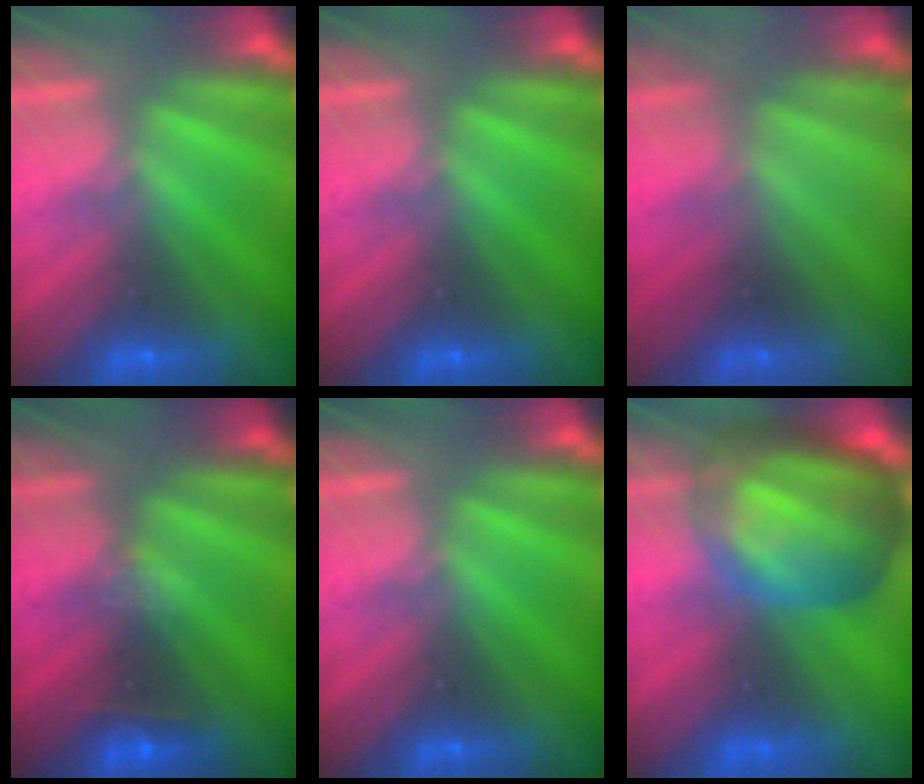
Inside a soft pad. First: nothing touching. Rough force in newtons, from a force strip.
{"total": 0.0}
{"total": 2.2}
{"total": 2.7}
{"total": 0.0}
{"total": 7.0}